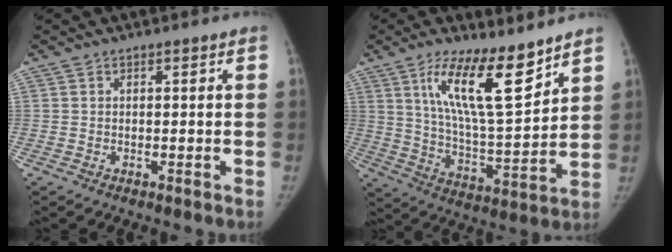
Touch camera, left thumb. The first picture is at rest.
{"total": 15.9, "force": [9.8, 4.3, 11.8], "torque": [-0.182, -0.066, 0.185]}